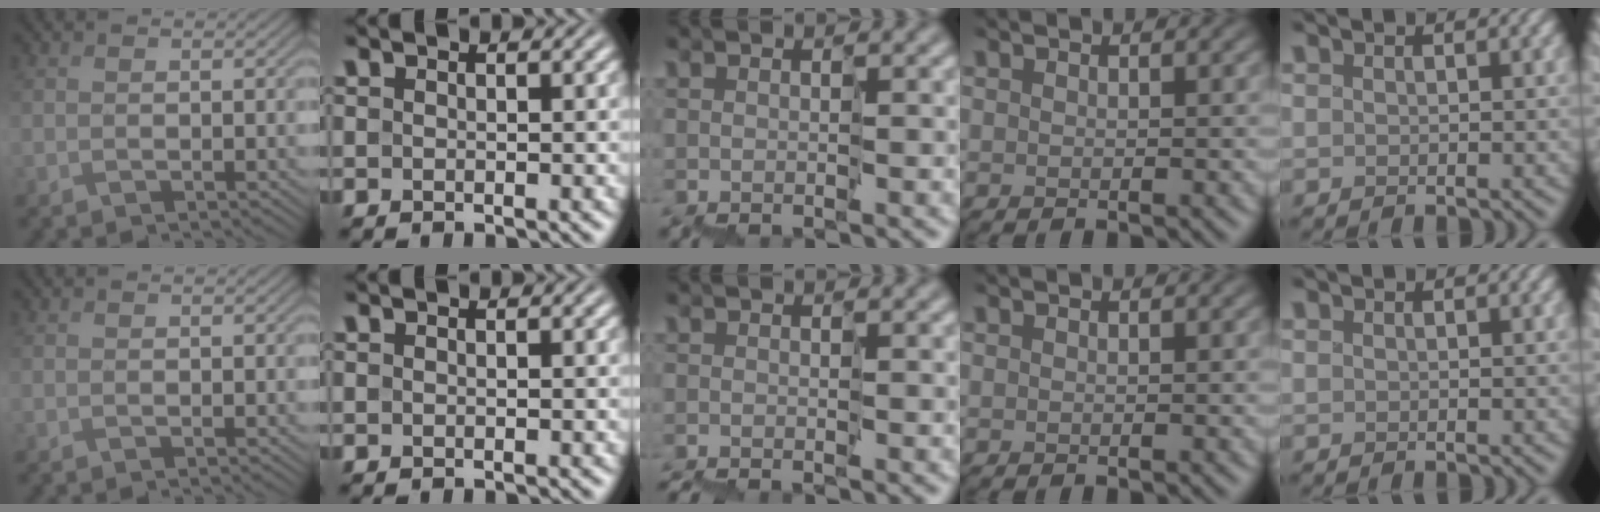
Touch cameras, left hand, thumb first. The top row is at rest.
{"middle": {"total": 1.5, "force": [-1.4, 0.2, 0.6], "torque": [-0.008, -0.005, -0.032]}}